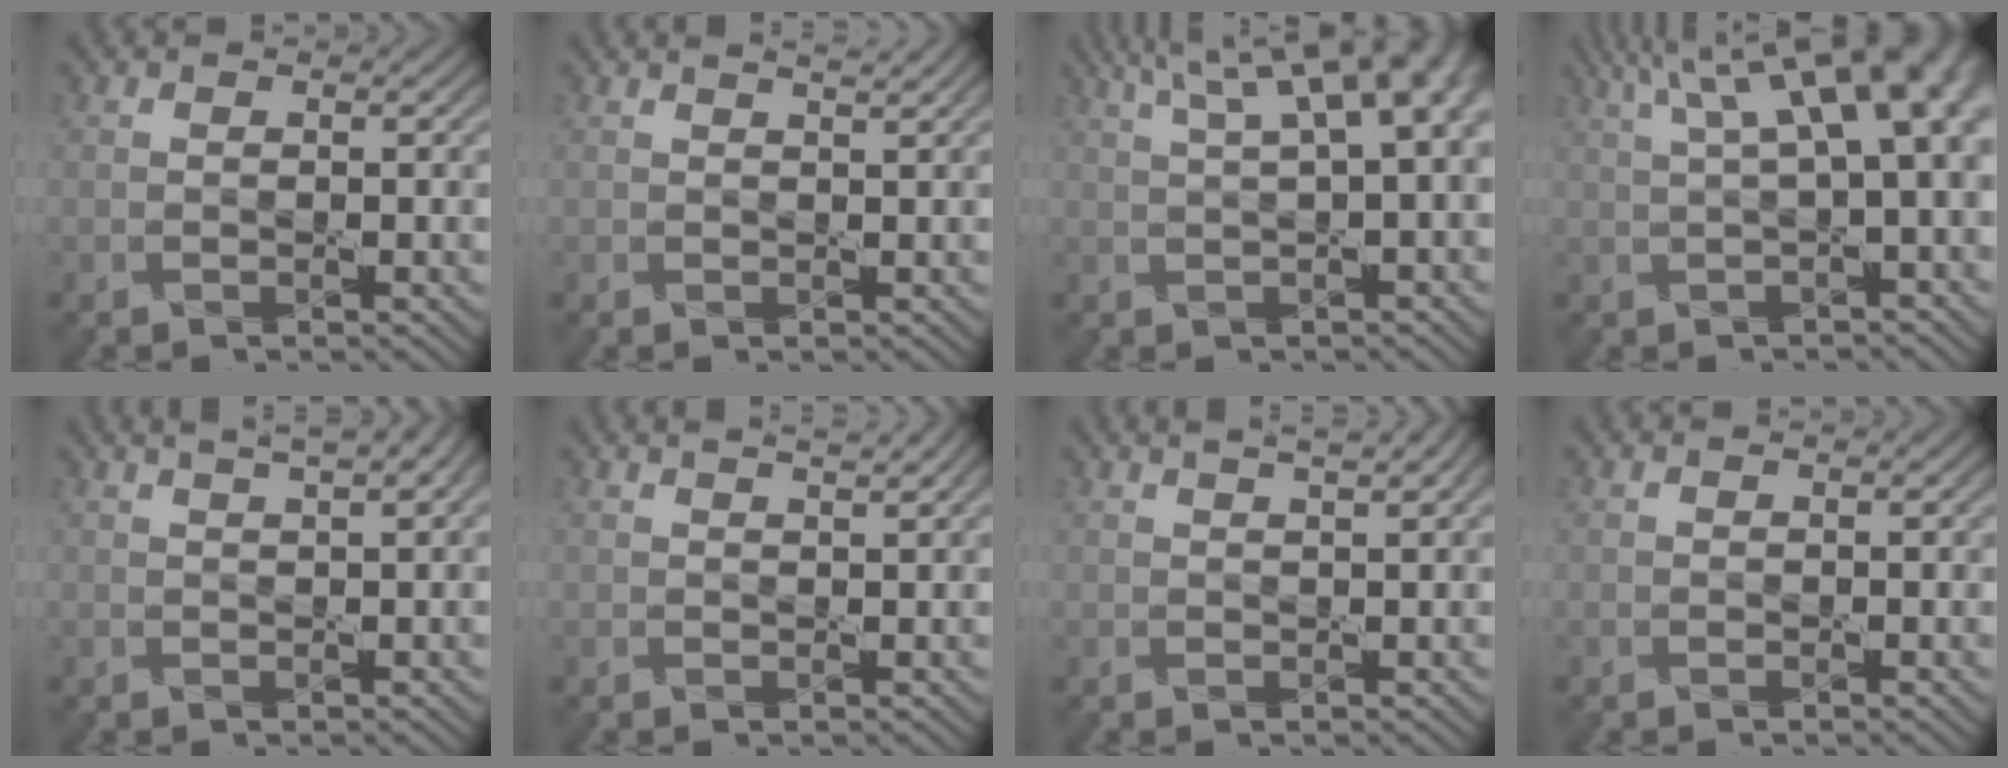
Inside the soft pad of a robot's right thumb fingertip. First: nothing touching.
{"total": 1.7, "force": [1.4, 0.3, 0.9], "torque": [-0.015, -0.001, 0.011]}
{"total": 11.9, "force": [4.6, 3.9, 10.3], "torque": [-0.138, 0.045, 0.056]}
{"total": 13.0, "force": [4.3, 4.2, 11.5], "torque": [-0.151, 0.037, 0.063]}
{"total": 4.9, "force": [2.7, 1.4, 3.8], "torque": [-0.048, 0.027, 0.015]}
{"total": 2.2, "force": [1.6, 0.5, 1.4], "torque": [-0.017, 0.005, 0.011]}
{"total": 3.3, "force": [2.1, 0.8, 2.4], "torque": [-0.024, 0.014, 0.012]}
{"total": 0.0}